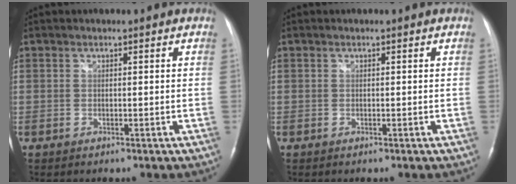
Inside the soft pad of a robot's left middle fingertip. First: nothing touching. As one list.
[{"total": 0.0}]